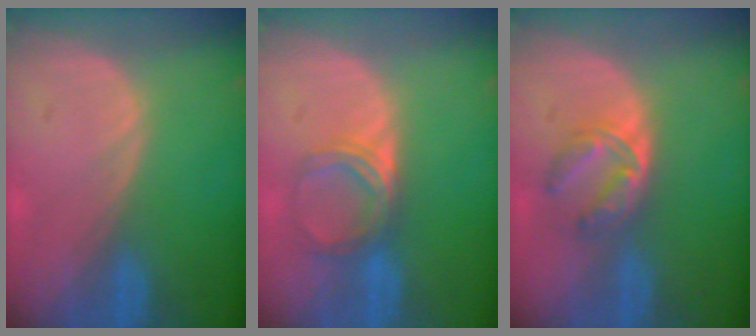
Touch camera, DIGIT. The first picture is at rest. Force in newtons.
{"total": 5.1, "press": 4.5, "slide": 2.3}
{"total": 5.3, "press": 5.1, "slide": 1.3}